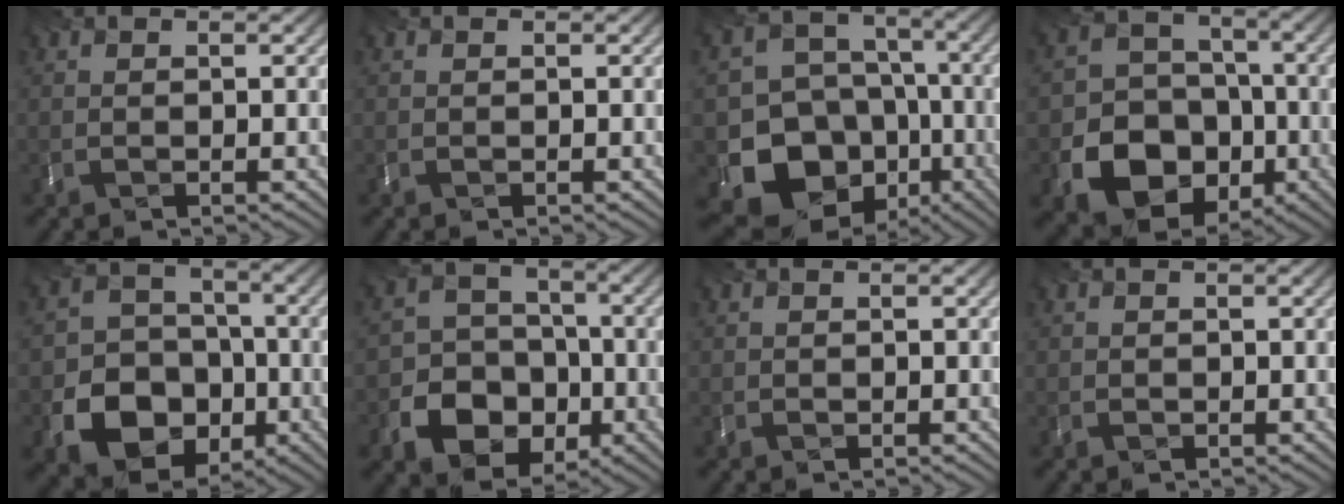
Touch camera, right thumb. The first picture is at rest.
{"total": 0.0}
{"total": 15.1, "force": [-7.2, 12.4, 4.9], "torque": [-0.101, -0.039, -0.145]}
{"total": 13.6, "force": [-6.3, 10.9, 5.0], "torque": [-0.082, -0.064, -0.145]}
{"total": 12.0, "force": [-5.7, 9.6, 4.5], "torque": [-0.075, -0.057, -0.138]}
{"total": 11.3, "force": [-5.8, 9.2, 3.3], "torque": [-0.063, -0.049, -0.137]}
{"total": 0.0}
{"total": 0.0}